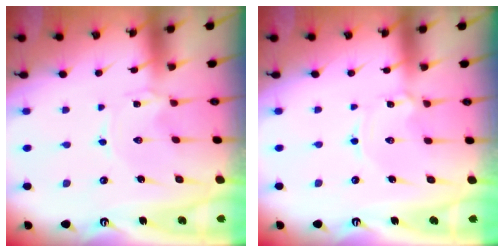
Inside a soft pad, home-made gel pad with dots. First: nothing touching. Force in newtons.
{"total": 1.6, "press": 1.5, "slide": 0.1}